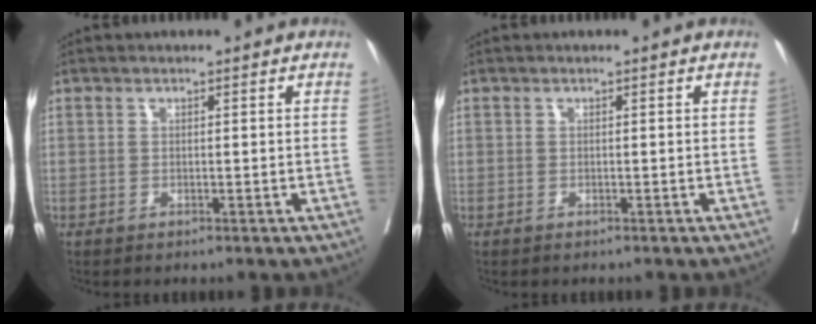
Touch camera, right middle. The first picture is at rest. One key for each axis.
{"total": 0.0}